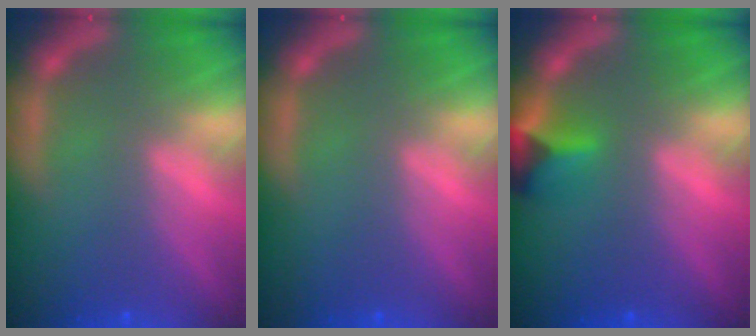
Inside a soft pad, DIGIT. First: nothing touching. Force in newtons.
{"total": 0.0}
{"total": 2.9}